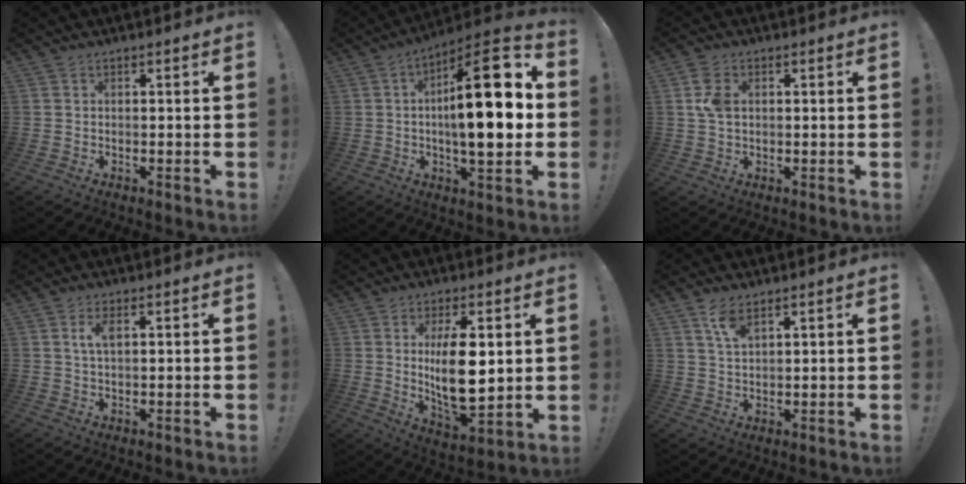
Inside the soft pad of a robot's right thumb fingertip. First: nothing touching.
{"total": 22.2, "force": [0.9, 6.5, 21.2], "torque": [-0.330, -0.009, 0.000]}
{"total": 5.6, "force": [1.2, 3.8, 3.9], "torque": [-0.074, 0.004, 0.023]}
{"total": 3.3, "force": [1.0, 1.2, 2.9], "torque": [-0.055, 0.002, 0.016]}
{"total": 14.9, "force": [2.5, 6.4, 13.3], "torque": [-0.231, -0.023, 0.037]}
{"total": 5.4, "force": [3.4, 2.1, 3.6], "torque": [-0.055, -0.018, 0.058]}